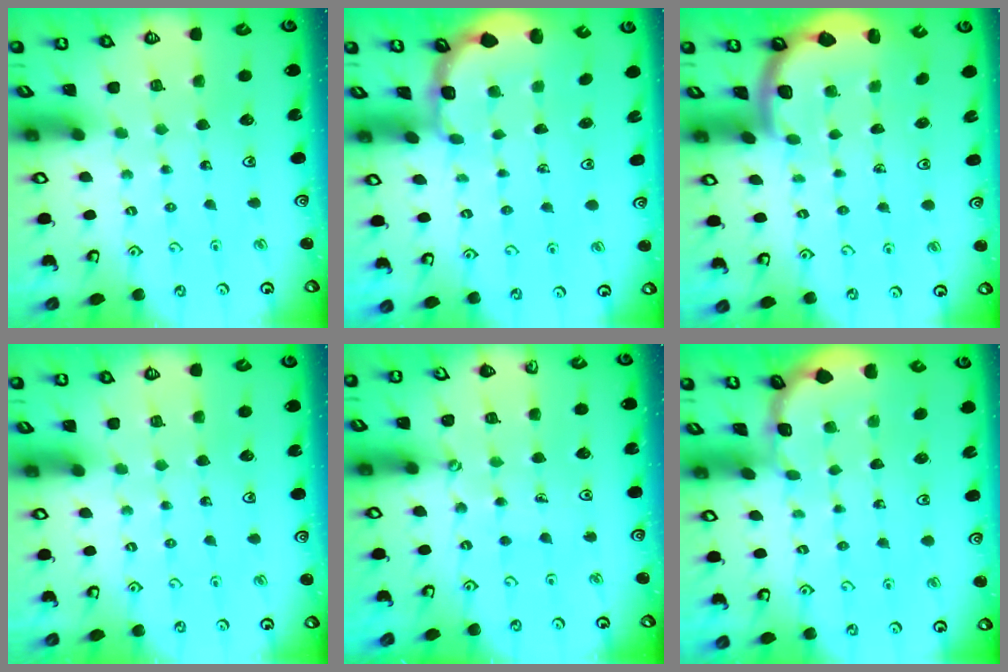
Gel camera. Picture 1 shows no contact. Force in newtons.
{"total": 2.0, "press": 1.6, "slide": 1.1}
{"total": 1.8, "press": 1.8, "slide": 0.1}
{"total": 0.0}
{"total": 1.4, "press": 1.3, "slide": 0.1}
{"total": 1.1, "press": 1.1, "slide": 0.1}